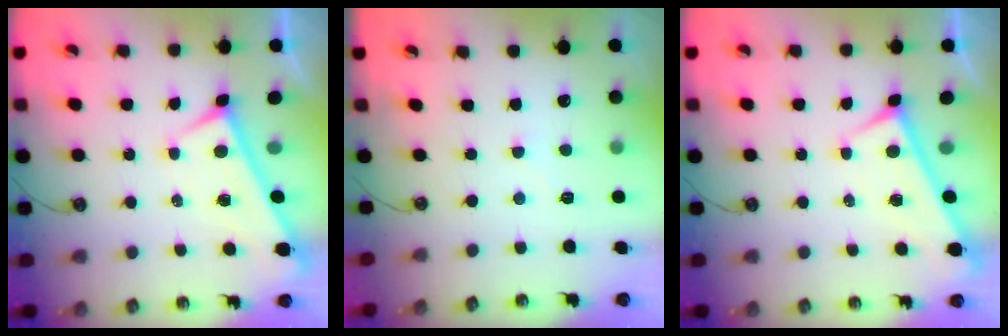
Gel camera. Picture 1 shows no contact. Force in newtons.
{"total": 4.8, "press": 4.8, "slide": 0.5}
{"total": 0.0}